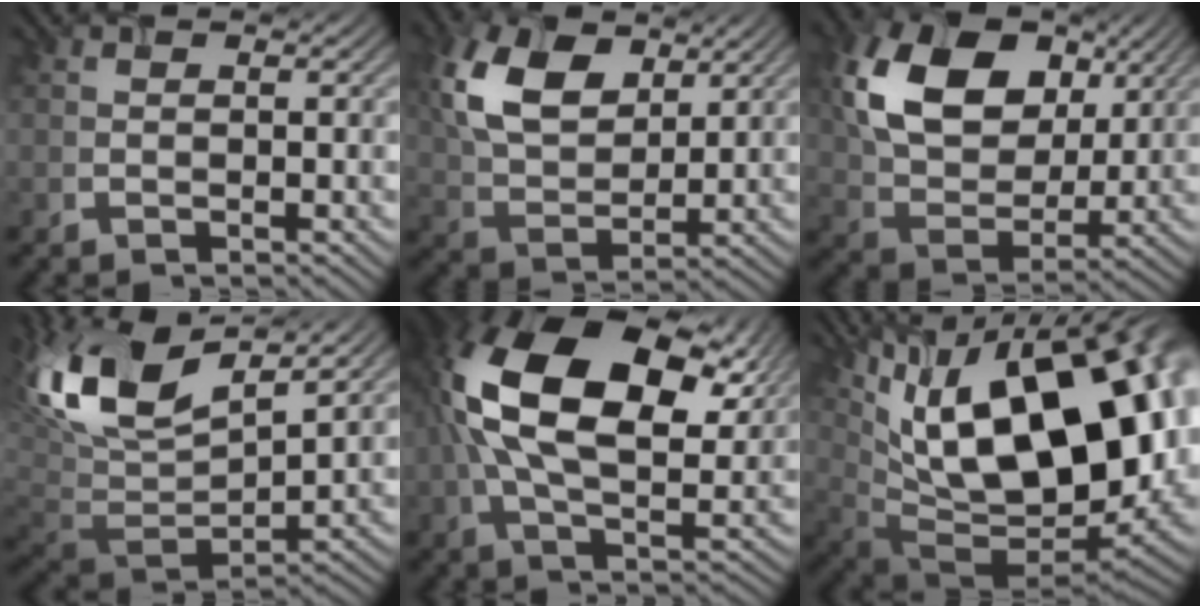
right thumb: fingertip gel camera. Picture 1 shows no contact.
{"total": 10.5, "force": [4.3, 6.4, 7.1], "torque": [-0.181, 0.017, 0.090]}
{"total": 13.2, "force": [4.6, 9.0, 8.4], "torque": [-0.178, 0.011, 0.084]}
{"total": 14.7, "force": [6.0, 7.2, 11.4], "torque": [-0.260, 0.027, 0.110]}
{"total": 17.5, "force": [4.1, 9.9, 13.9], "torque": [-0.287, 0.014, 0.075]}
{"total": 21.9, "force": [6.4, 11.2, 17.7], "torque": [-0.290, 0.039, 0.118]}